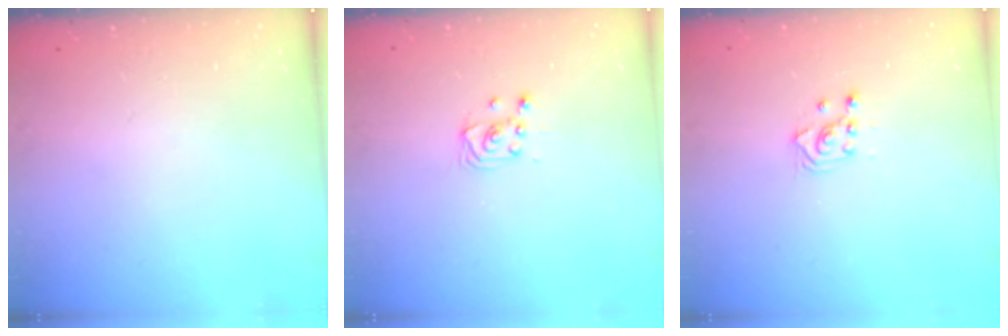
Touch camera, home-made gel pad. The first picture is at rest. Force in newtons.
{"total": 2.9, "press": 2.9, "slide": 0.4}
{"total": 2.4, "press": 2.2, "slide": 0.8}